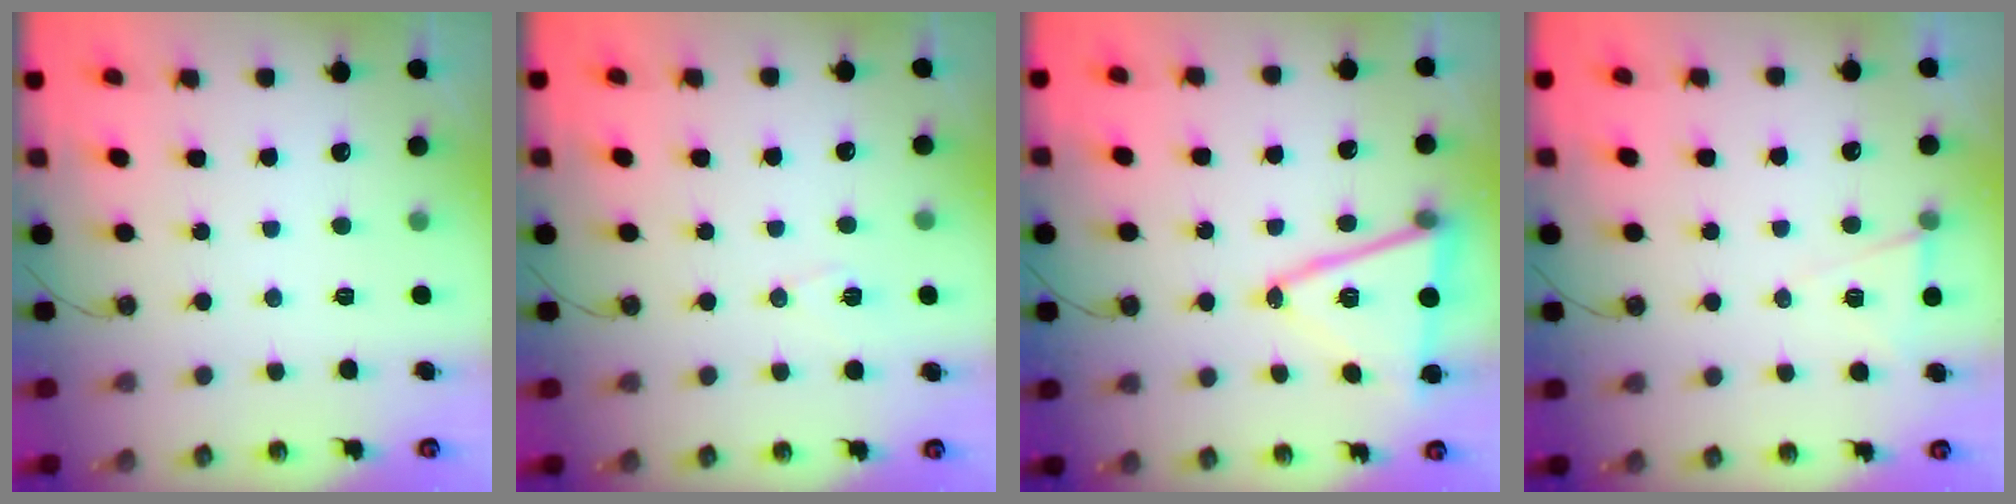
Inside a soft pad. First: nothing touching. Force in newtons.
{"total": 6.5, "press": 5.5, "slide": 3.5}
{"total": 15.0, "press": 14.6, "slide": 3.7}
{"total": 6.0, "press": 3.9, "slide": 4.6}